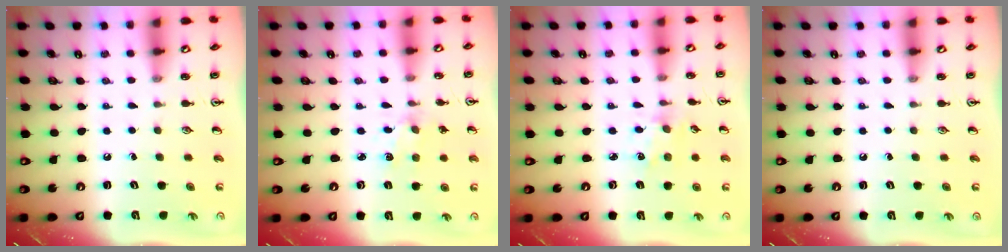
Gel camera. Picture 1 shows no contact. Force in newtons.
{"total": 1.9, "press": 1.9, "slide": 0.4}
{"total": 1.6, "press": 1.6, "slide": 0.0}
{"total": 0.0}